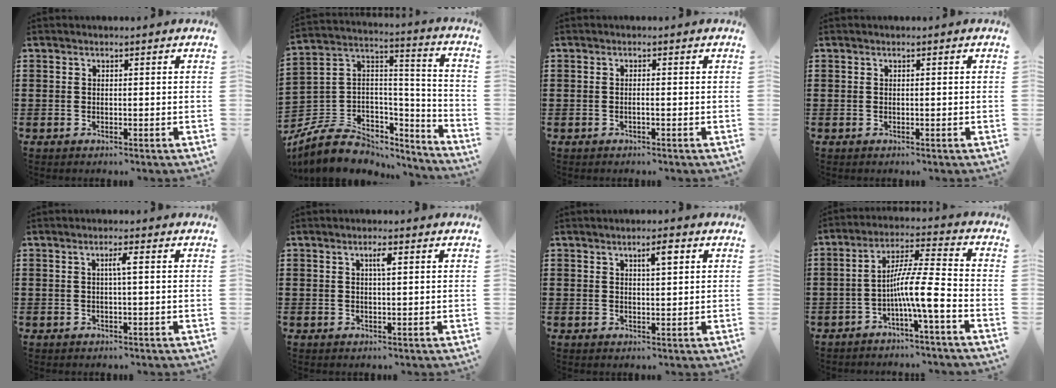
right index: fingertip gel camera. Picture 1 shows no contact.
{"total": 8.4, "force": [-5.3, 6.0, 2.4], "torque": [-0.060, 0.009, -0.094]}
{"total": 0.7, "force": [-0.3, -0.1, 0.6], "torque": [-0.011, -0.002, -0.006]}
{"total": 0.0}
{"total": 2.0, "force": [0.2, -0.1, 2.0], "torque": [-0.038, 0.000, 0.000]}
{"total": 1.9, "force": [0.7, 0.3, 1.8], "torque": [-0.028, 0.001, 0.007]}
{"total": 3.0, "force": [1.3, 0.7, 2.6], "torque": [-0.036, 0.001, 0.016]}
{"total": 9.5, "force": [-3.3, 0.7, 8.9], "torque": [-0.159, -0.003, -0.061]}